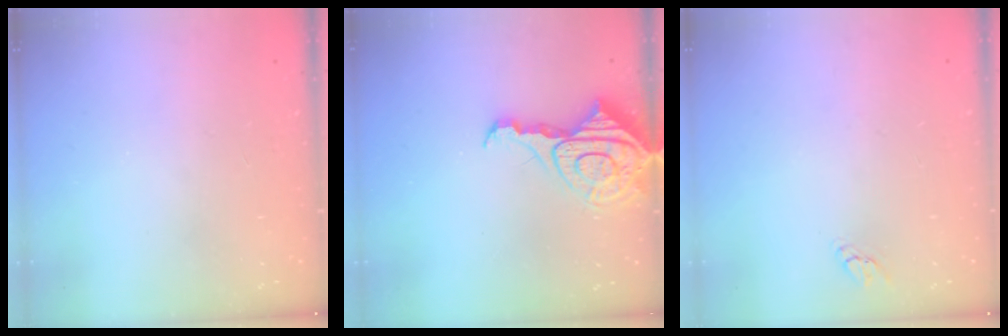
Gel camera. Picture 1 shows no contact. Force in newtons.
{"total": 13.3, "press": 13.3, "slide": 1.3}
{"total": 2.7, "press": 2.7, "slide": 0.1}